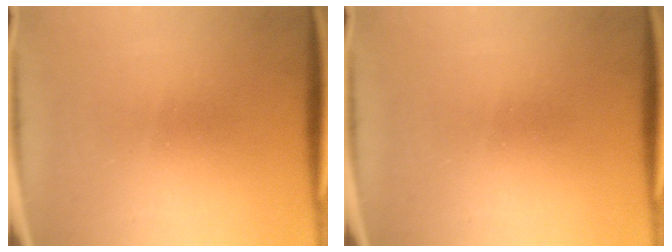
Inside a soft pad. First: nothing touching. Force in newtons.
{"total": 0.0}